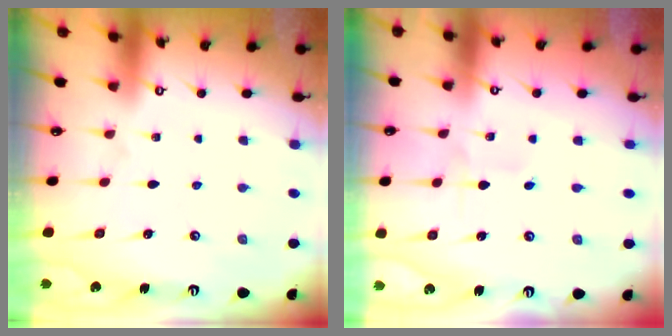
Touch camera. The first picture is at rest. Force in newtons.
{"total": 1.6, "press": 1.6, "slide": 0.1}